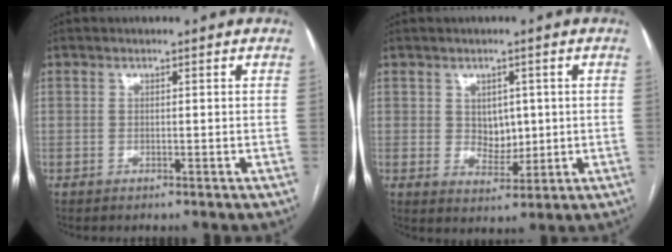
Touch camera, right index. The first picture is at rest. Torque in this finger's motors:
{"motor_torque": [0.12, 0.02, 0.03, 0.00]}